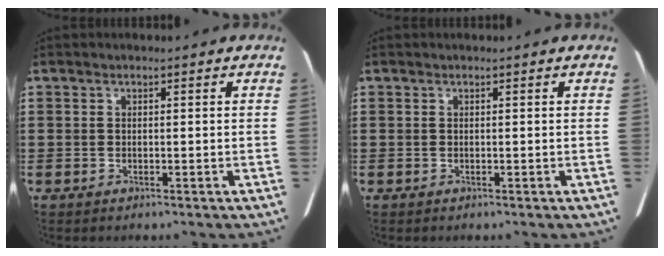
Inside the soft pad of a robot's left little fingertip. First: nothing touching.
{"total": 0.0}